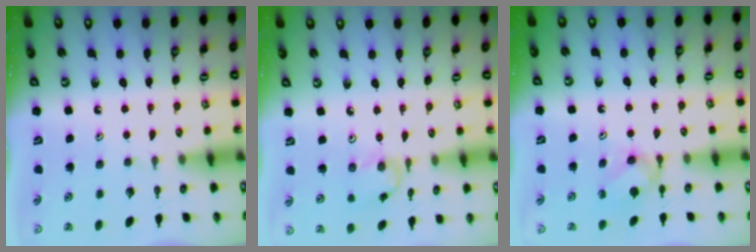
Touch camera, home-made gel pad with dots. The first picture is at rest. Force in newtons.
{"total": 4.8, "press": 4.8, "slide": 0.3}
{"total": 3.9, "press": 3.8, "slide": 0.7}